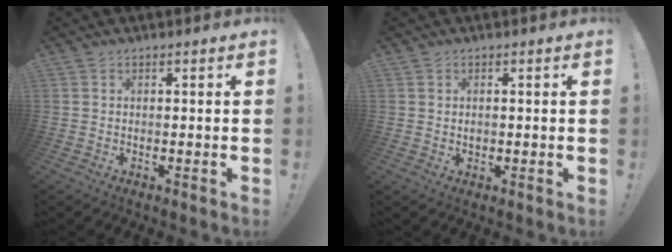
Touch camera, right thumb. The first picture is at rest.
{"total": 0.9, "force": [0.2, 0.9, 0.2], "torque": [-0.002, 0.001, 0.003]}